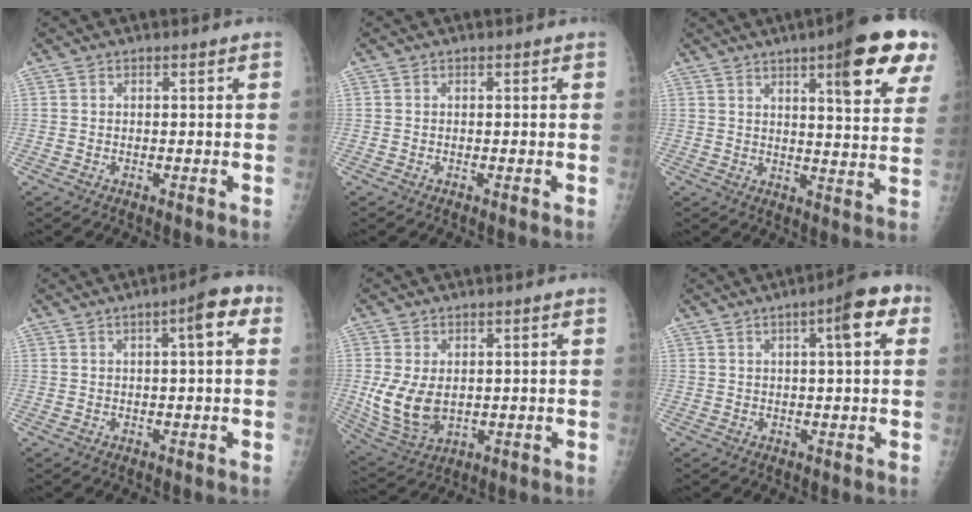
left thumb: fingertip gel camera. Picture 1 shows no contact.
{"total": 0.0}
{"total": 14.5, "force": [7.5, 2.9, 12.1], "torque": [-0.131, -0.028, 0.095]}
{"total": 6.0, "force": [2.0, 1.7, 5.4], "torque": [-0.069, 0.014, 0.021]}
{"total": 9.2, "force": [0.3, 6.0, 6.9], "torque": [-0.127, -0.013, 0.024]}
{"total": 7.9, "force": [2.8, 2.0, 7.1], "torque": [-0.089, 0.010, 0.034]}